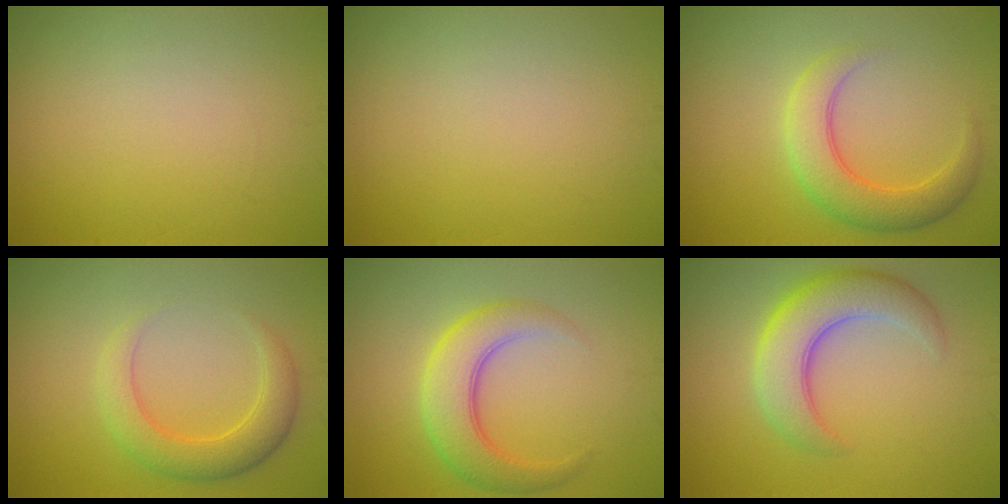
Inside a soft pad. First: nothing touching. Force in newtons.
{"total": 0.0}
{"total": 4.6, "press": 4.6, "slide": 0.1}
{"total": 3.6, "press": 3.6, "slide": 0.2}
{"total": 5.0, "press": 5.0, "slide": 0.1}
{"total": 6.2, "press": 6.2, "slide": 0.2}